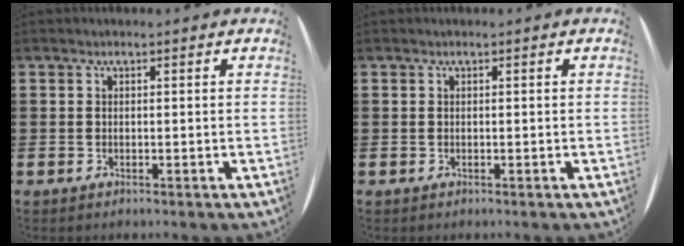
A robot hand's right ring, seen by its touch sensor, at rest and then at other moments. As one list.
[{"total": 0.0}]